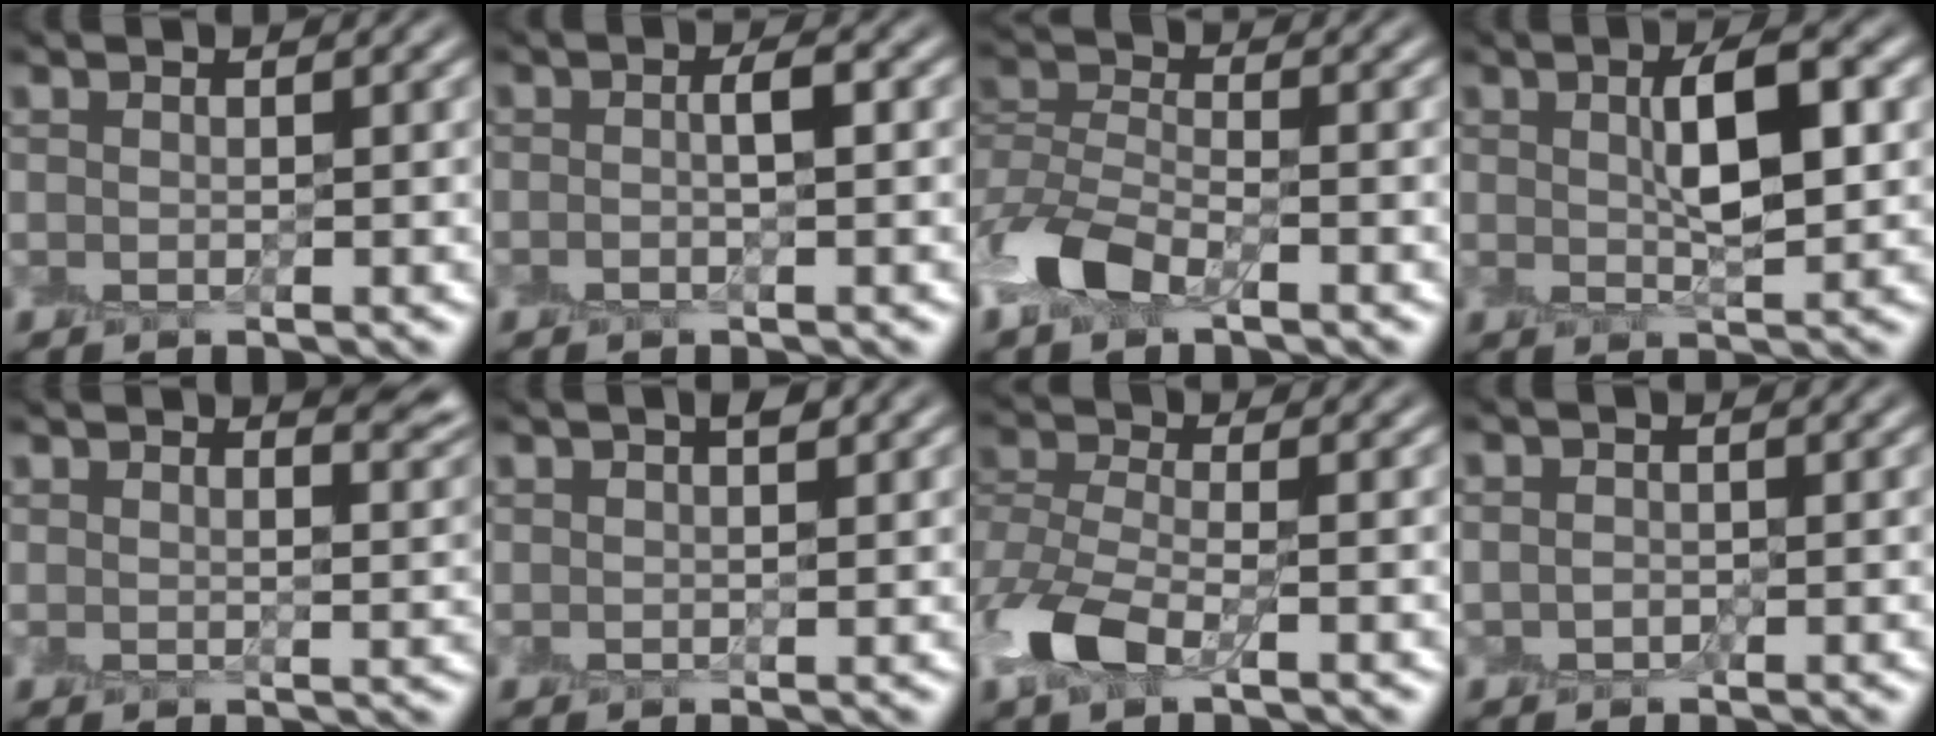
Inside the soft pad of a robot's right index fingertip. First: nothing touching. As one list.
[{"total": 1.4, "force": [-0.1, 0.4, 1.4], "torque": [-0.022, 0.005, -0.002]}, {"total": 5.3, "force": [-3.4, 2.8, 3.1], "torque": [-0.063, 0.001, -0.074]}, {"total": 4.8, "force": [1.2, 1.4, 4.5], "torque": [-0.070, 0.010, 0.022]}, {"total": 5.9, "force": [4.3, 2.1, 3.4], "torque": [-0.007, 0.033, 0.034]}, {"total": 1.6, "force": [1.0, 0.3, 1.1], "torque": [-0.009, 0.007, 0.017]}, {"total": 5.2, "force": [-2.3, 2.9, 3.6], "torque": [-0.090, 0.001, -0.054]}, {"total": 0.8, "force": [0.1, 0.8, 0.2], "torque": [-0.002, 0.004, 0.005]}]